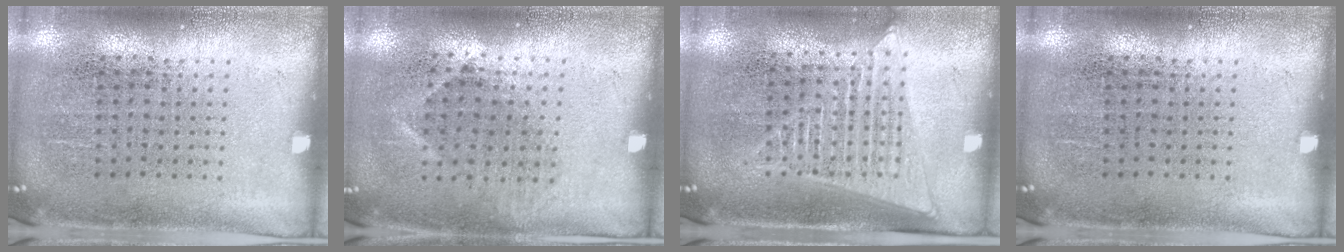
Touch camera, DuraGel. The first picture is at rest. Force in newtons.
{"total": 1.1, "press": 0.9, "slide": 0.7}
{"total": 1.6, "press": 1.5, "slide": 0.6}
{"total": 0.0}